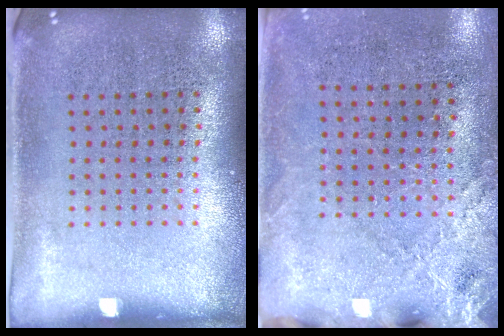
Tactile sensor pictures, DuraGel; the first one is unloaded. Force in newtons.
{"total": 2.5, "press": 2.2, "slide": 1.2}